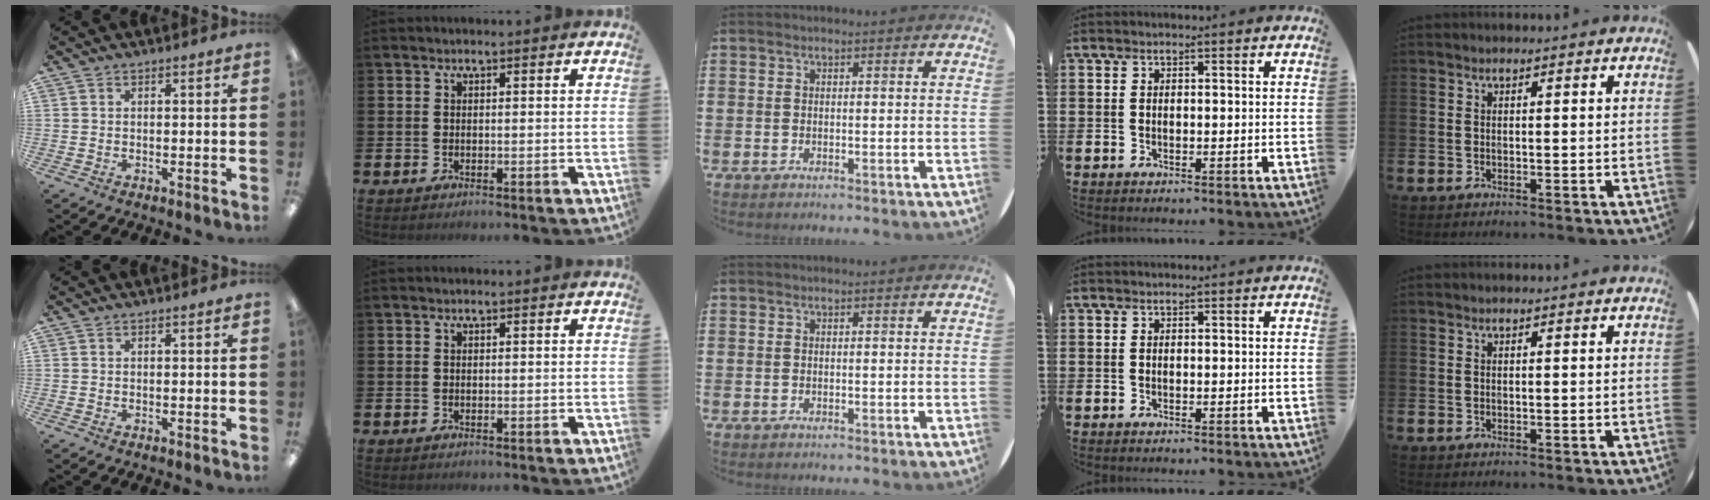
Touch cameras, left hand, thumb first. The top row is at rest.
{}